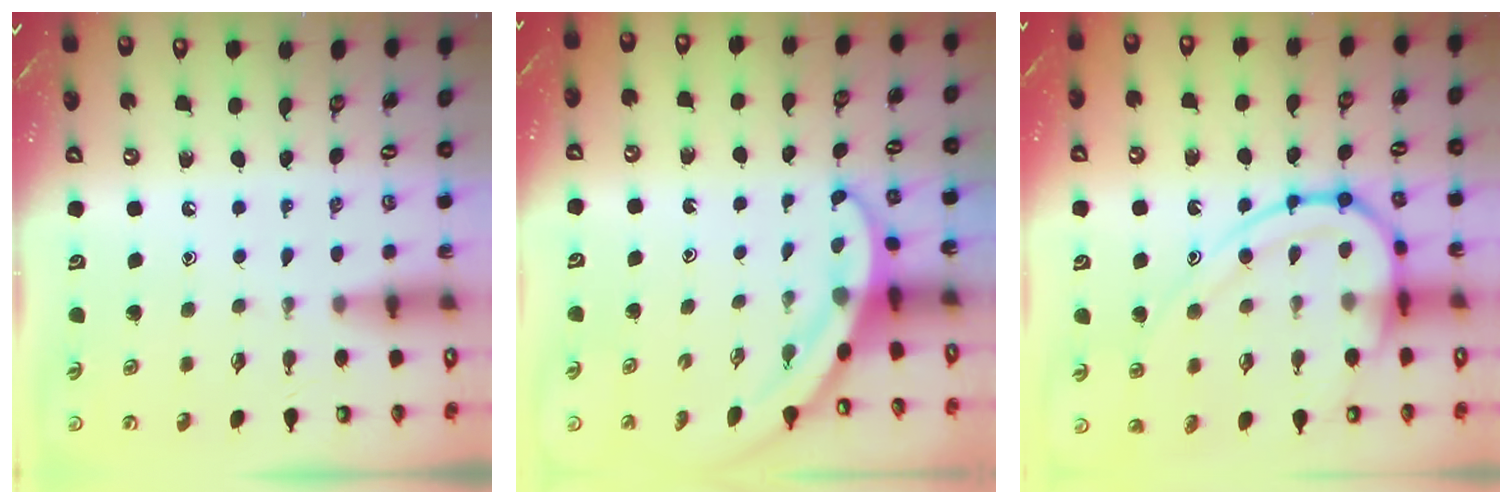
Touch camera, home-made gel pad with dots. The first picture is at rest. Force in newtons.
{"total": 3.0, "press": 3.0, "slide": 0.2}
{"total": 15.8, "press": 15.7, "slide": 1.5}